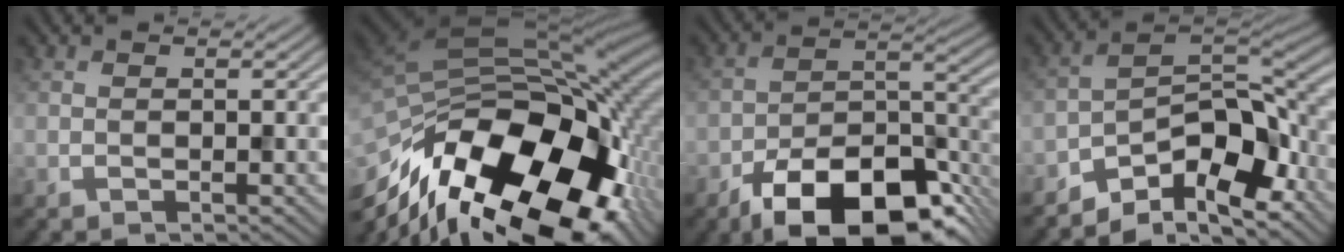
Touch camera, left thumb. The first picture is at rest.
{"total": 20.0, "force": [-10.8, 9.9, 13.6], "torque": [-0.273, -0.034, -0.154]}
{"total": 15.8, "force": [-10.9, 6.6, 9.4], "torque": [-0.151, -0.011, -0.185]}
{"total": 10.6, "force": [-7.4, 4.2, 6.3], "torque": [-0.083, 0.001, -0.148]}